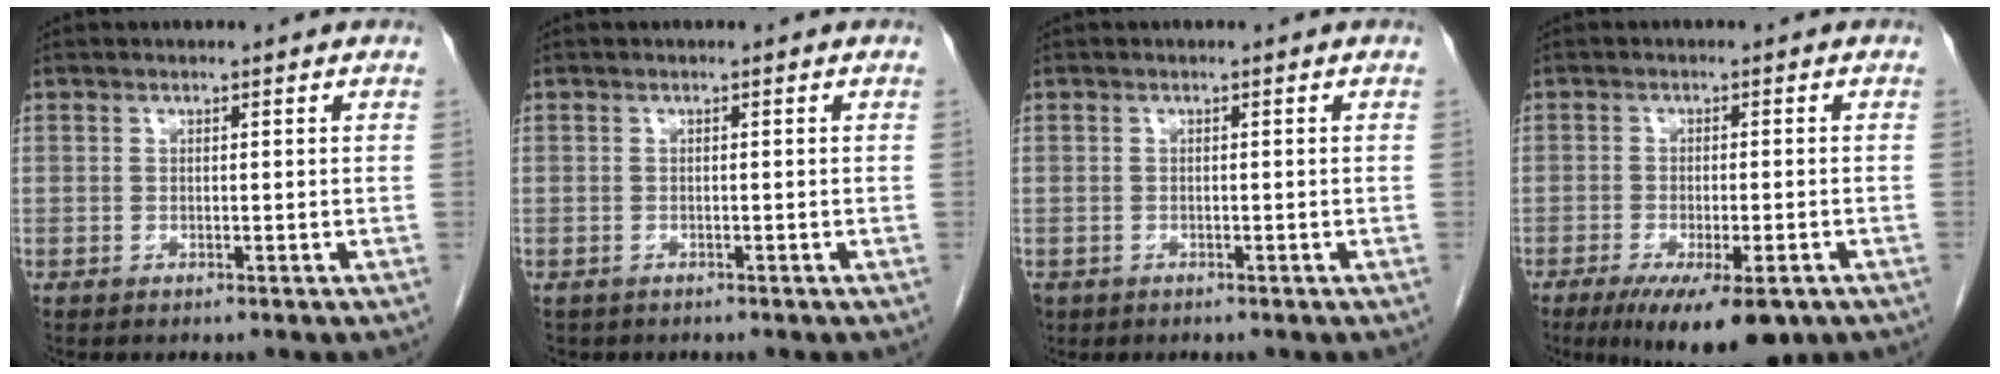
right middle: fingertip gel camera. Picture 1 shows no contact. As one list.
[{"total": 1.3, "force": [-0.9, 0.9, 0.2], "torque": [-0.014, 0.000, -0.012]}, {"total": 2.1, "force": [-1.2, 1.6, 0.5], "torque": [-0.014, -0.001, -0.020]}, {"total": 10.9, "force": [-7.1, 2.7, 7.9], "torque": [-0.111, -0.020, -0.105]}]